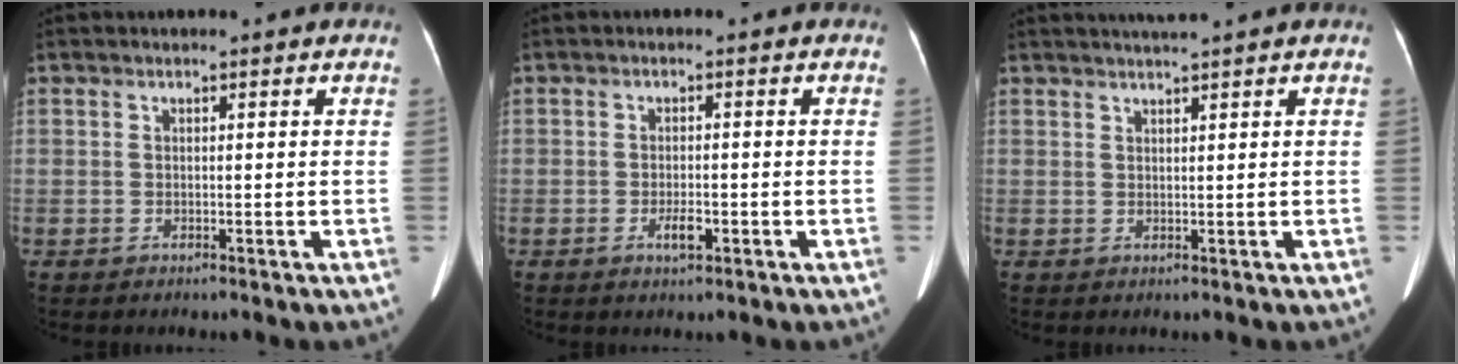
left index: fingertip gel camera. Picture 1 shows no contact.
{"total": 2.3, "force": [-1.3, 0.7, 1.8], "torque": [-0.034, -0.002, -0.016]}
{"total": 2.5, "force": [2.2, -0.8, 1.0], "torque": [-0.009, 0.012, 0.039]}